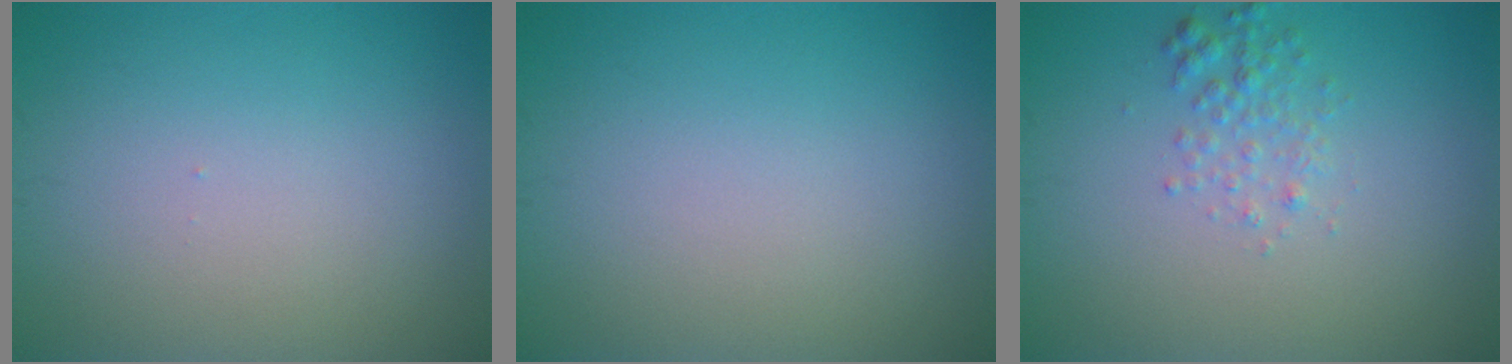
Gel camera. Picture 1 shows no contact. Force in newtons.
{"total": 0.0}
{"total": 1.8, "press": 1.8, "slide": 0.1}